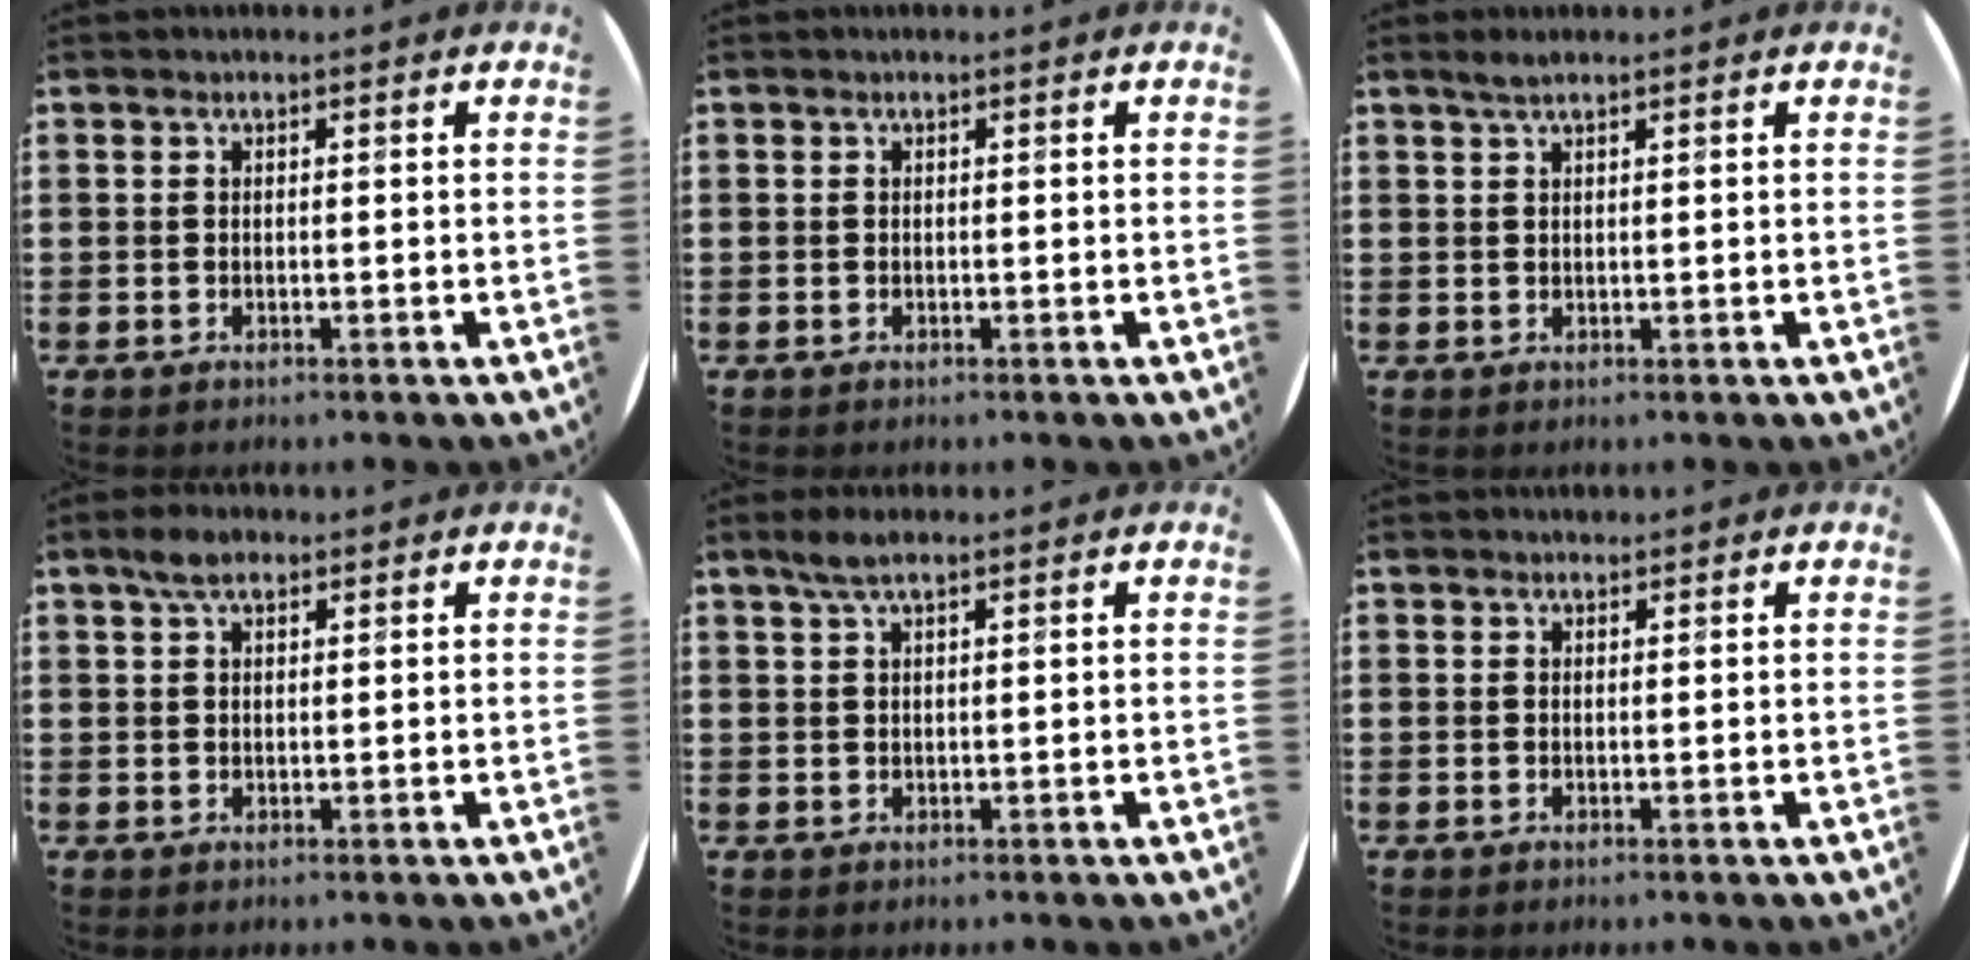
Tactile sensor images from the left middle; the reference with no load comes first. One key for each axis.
{"total": 0.0}
{"total": 1.4, "fx": 1.1, "fy": 0.1, "fz": 0.9, "tx": -0.018, "ty": 0.002, "tz": 0.019}
{"total": 3.3, "fx": 2.2, "fy": 1.5, "fz": 1.9, "tx": -0.025, "ty": 0.001, "tz": 0.037}
{"total": 2.5, "fx": 1.7, "fy": 0.4, "fz": 1.8, "tx": -0.037, "ty": 0.005, "tz": 0.030}
{"total": 0.5, "fx": 0.5, "fy": 0.2, "fz": -0.1, "tx": 0.002, "ty": 0.004, "tz": 0.009}